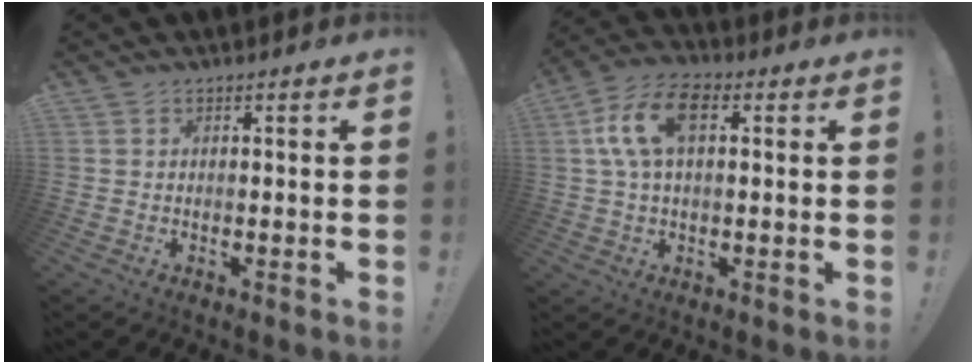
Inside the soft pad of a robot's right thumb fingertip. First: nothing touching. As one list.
[{"total": 11.8, "force": [2.8, 6.7, 9.3], "torque": [-0.188, 0.012, 0.053]}]